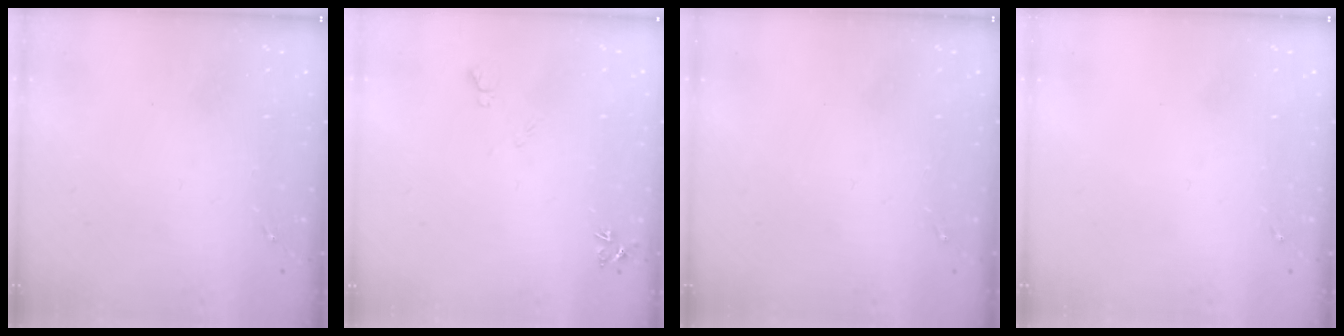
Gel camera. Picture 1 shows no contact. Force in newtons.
{"total": 5.2, "press": 5.1, "slide": 1.0}
{"total": 0.0}
{"total": 0.0}